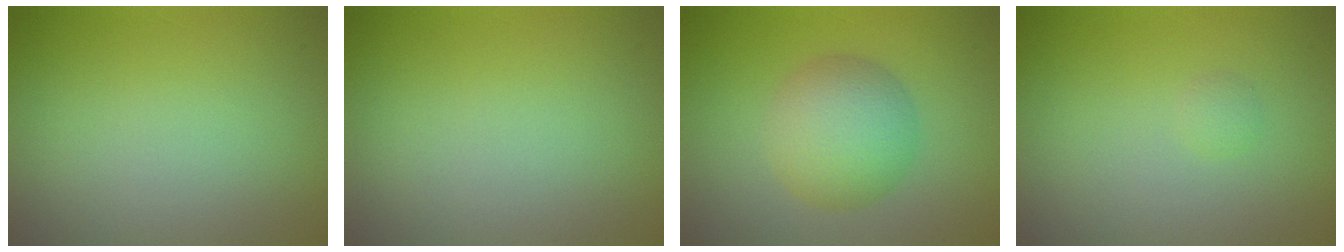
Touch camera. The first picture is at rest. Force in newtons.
{"total": 0.0}
{"total": 5.6, "press": 5.6, "slide": 0.1}
{"total": 0.6, "press": 0.6, "slide": 0.1}